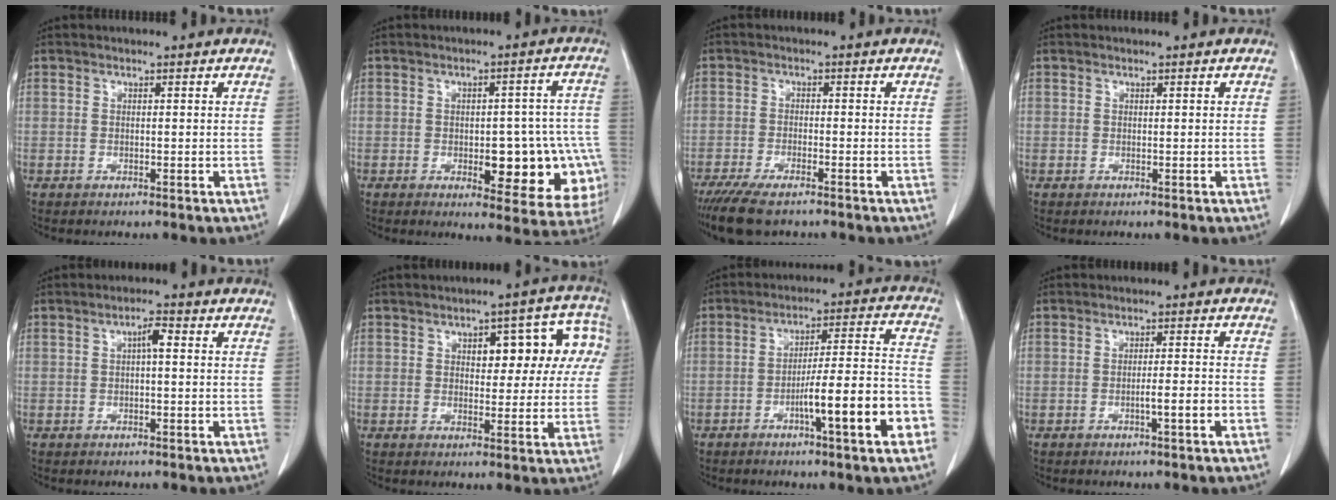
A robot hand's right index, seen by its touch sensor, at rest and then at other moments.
{"total": 14.5, "force": [-4.1, 5.6, 12.7], "torque": [-0.088, 0.033, -0.035]}
{"total": 6.6, "force": [-5.2, 1.6, 3.8], "torque": [-0.065, -0.014, -0.087]}
{"total": 0.0}
{"total": 2.3, "force": [0.3, 0.4, 2.2], "torque": [-0.038, 0.005, 0.005]}
{"total": 10.1, "force": [2.8, 4.7, 8.5], "torque": [-0.087, 0.040, 0.033]}
{"total": 13.2, "force": [-5.3, 0.8, 12.1], "torque": [-0.173, 0.018, -0.076]}
{"total": 2.8, "force": [-1.2, -0.1, 2.6], "torque": [-0.038, 0.000, -0.018]}